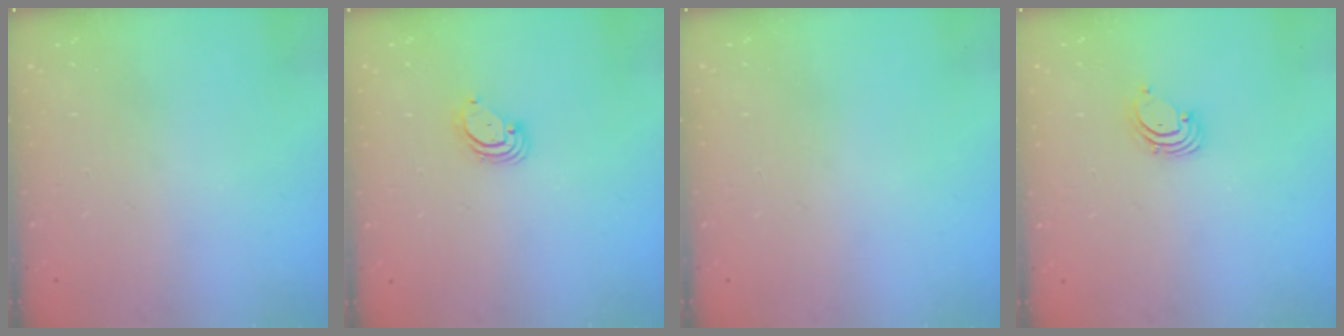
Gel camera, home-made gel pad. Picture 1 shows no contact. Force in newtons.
{"total": 4.1, "press": 4.0, "slide": 0.3}
{"total": 0.0}
{"total": 1.5, "press": 1.5, "slide": 0.1}